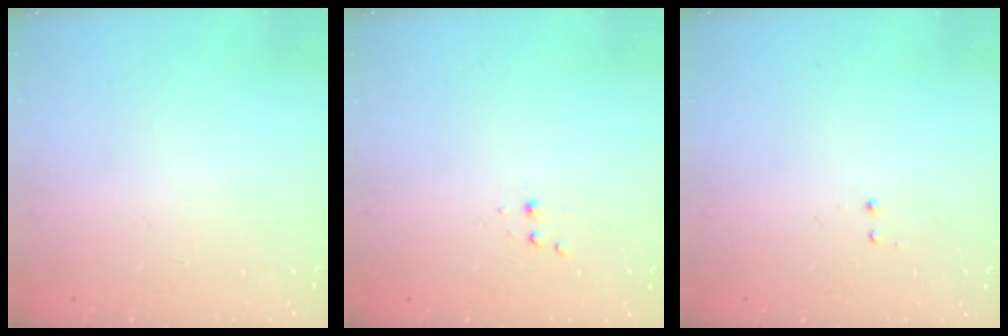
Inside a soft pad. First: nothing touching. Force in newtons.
{"total": 2.5, "press": 2.4, "slide": 0.5}
{"total": 0.5, "press": 0.5, "slide": 0.3}